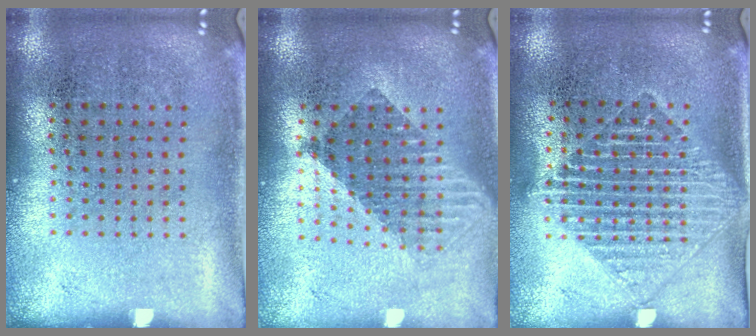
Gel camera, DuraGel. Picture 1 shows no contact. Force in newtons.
{"total": 1.6, "press": 1.3, "slide": 0.9}
{"total": 1.6, "press": 1.4, "slide": 0.8}